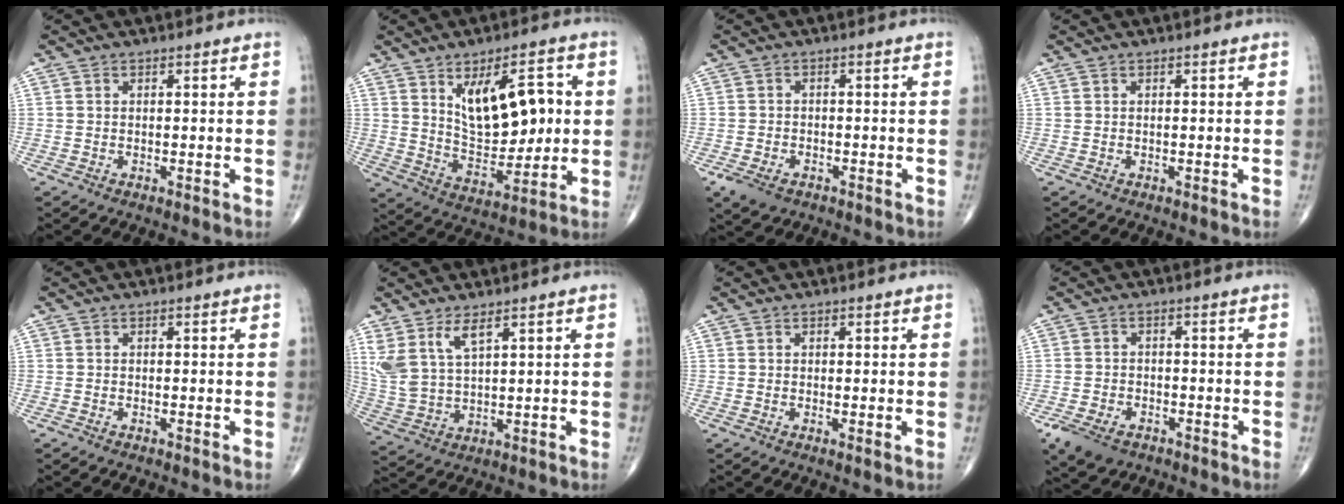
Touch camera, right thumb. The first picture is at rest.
{"total": 15.1, "force": [3.4, 7.8, 12.5], "torque": [-0.161, -0.015, 0.069]}
{"total": 4.5, "force": [-2.7, 2.7, 2.4], "torque": [-0.047, 0.006, -0.044]}
{"total": 0.0}
{"total": 0.0}
{"total": 8.1, "force": [4.6, 3.1, 5.9], "torque": [-0.130, -0.019, 0.104]}
{"total": 0.7, "force": [0.0, 0.1, 0.7], "torque": [-0.014, -0.003, -0.003]}
{"total": 6.5, "force": [-4.0, 4.1, 3.2], "torque": [-0.059, 0.014, -0.065]}